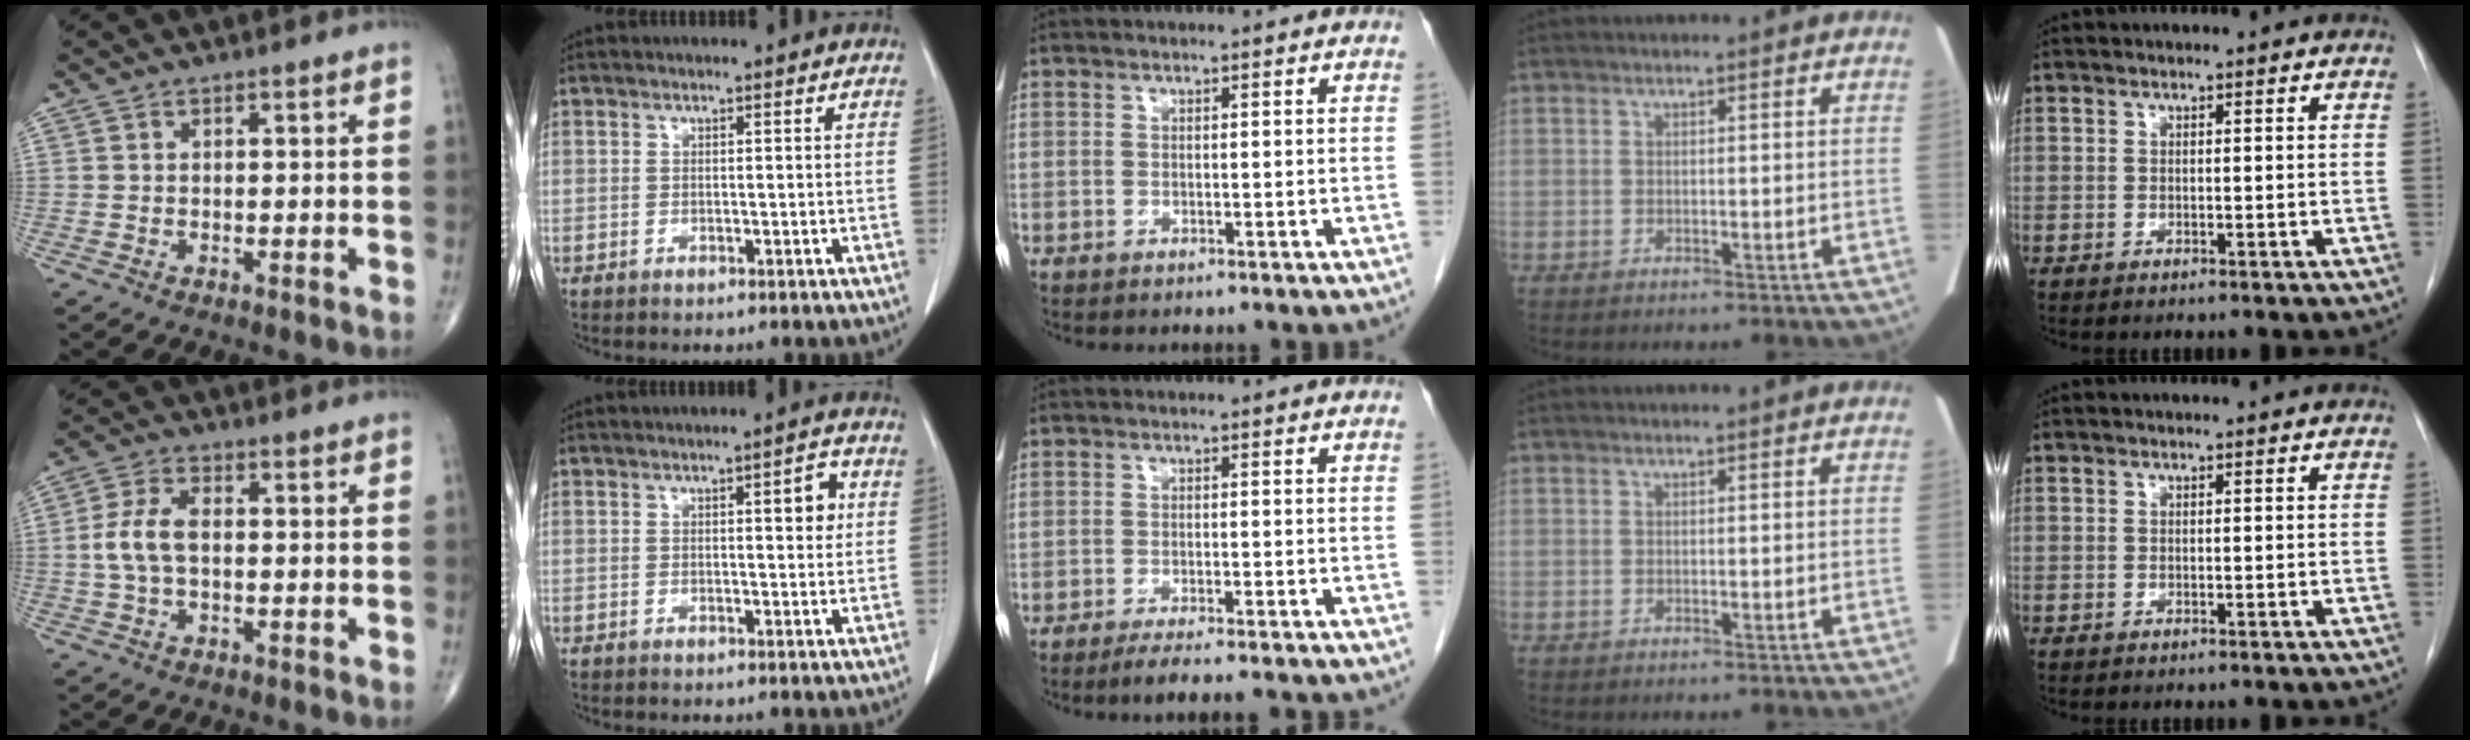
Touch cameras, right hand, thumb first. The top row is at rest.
{"thumb": {"total": 6.3, "force": [-0.1, 3.4, 5.3], "torque": [-0.120, 0.017, -0.007]}, "index": {"total": 3.4, "force": [0.9, 0.9, 3.1], "torque": [-0.040, 0.002, 0.010]}, "middle": {"total": 6.5, "force": [-5.5, 0.4, 3.5], "torque": [-0.042, -0.011, -0.077]}}